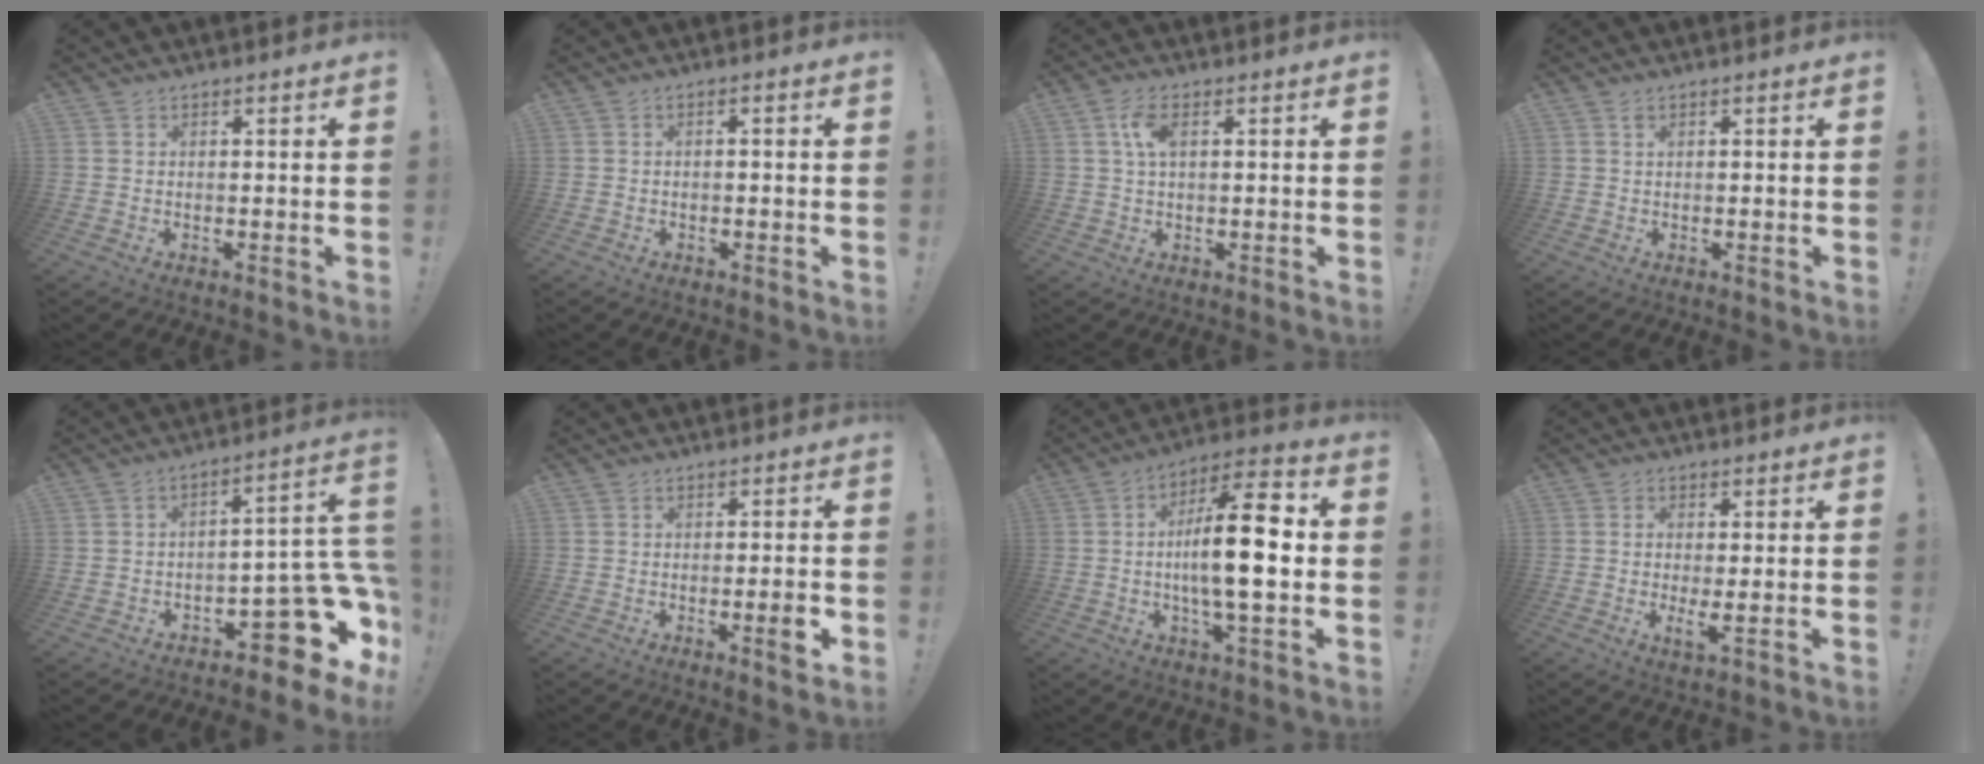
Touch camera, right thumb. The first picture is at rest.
{"total": 1.2, "force": [-0.8, -0.1, 0.8], "torque": [-0.017, 0.003, -0.014]}
{"total": 5.2, "force": [1.5, 2.5, 4.4], "torque": [-0.087, 0.007, 0.027]}
{"total": 0.9, "force": [0.6, 0.4, 0.6], "torque": [-0.020, 0.004, 0.012]}
{"total": 16.5, "force": [-7.2, 6.7, 13.2], "torque": [-0.135, 0.029, -0.104]}
{"total": 3.5, "force": [-1.1, 0.2, 3.3], "torque": [-0.048, -0.004, -0.018]}
{"total": 17.4, "force": [-1.1, 4.8, 16.7], "torque": [-0.277, 0.003, -0.026]}
{"total": 3.5, "force": [0.1, 0.1, 3.5], "torque": [-0.059, -0.017, 0.000]}